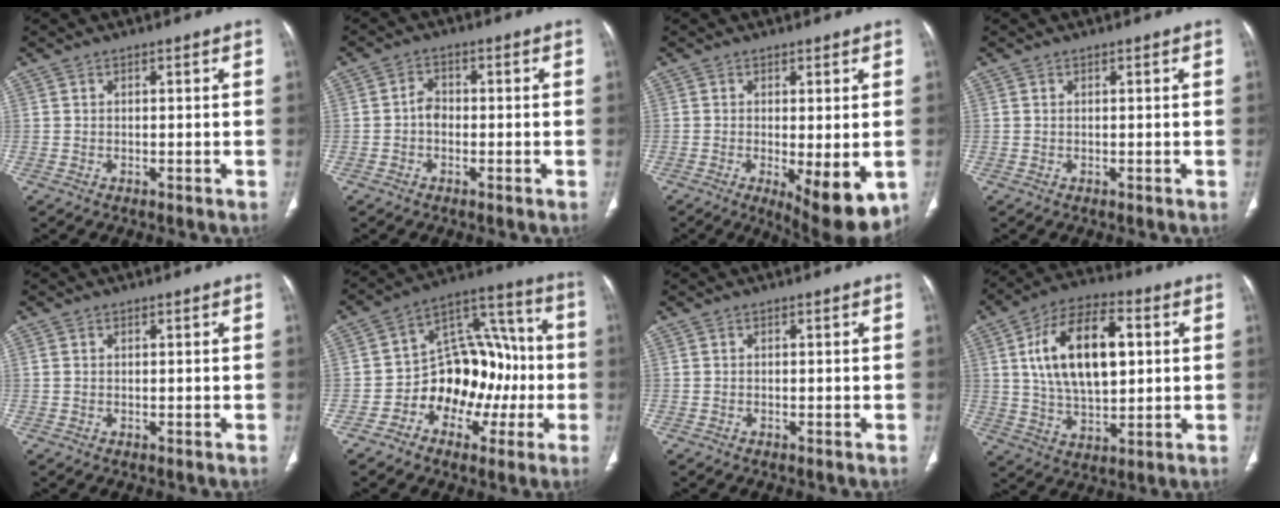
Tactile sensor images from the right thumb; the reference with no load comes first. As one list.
[{"total": 2.9, "force": [-0.7, 2.2, 1.7], "torque": [-0.017, 0.011, -0.021]}, {"total": 9.6, "force": [-2.5, 3.1, 8.7], "torque": [-0.117, -0.024, -0.029]}, {"total": 0.0}, {"total": 0.6, "force": [0.1, 0.5, 0.3], "torque": [-0.009, 0.005, 0.003]}, {"total": 18.2, "force": [-4.0, 12.9, 12.1], "torque": [-0.122, 0.069, -0.058]}, {"total": 0.0}, {"total": 17.9, "force": [3.6, 9.4, 14.8], "torque": [-0.239, 0.007, 0.062]}]